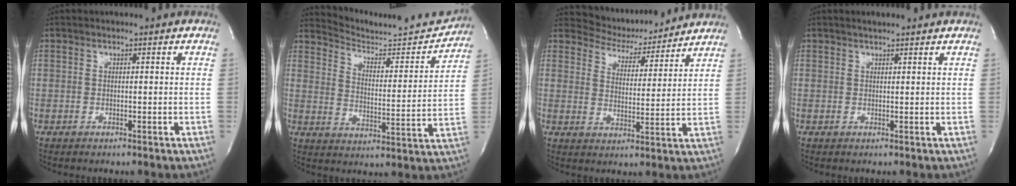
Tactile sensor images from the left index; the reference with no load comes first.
{"total": 13.9, "force": [13.9, 0.3, 1.2], "torque": [-0.022, -0.047, 0.193]}
{"total": 9.0, "force": [8.8, 1.6, 0.4], "torque": [-0.013, 0.000, 0.130]}
{"total": 2.2, "force": [2.0, 0.1, 1.0], "torque": [-0.016, 0.014, 0.032]}